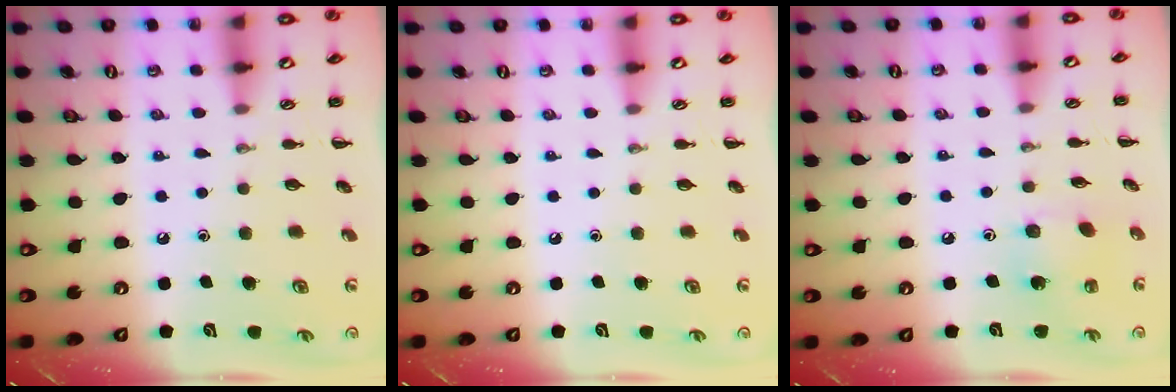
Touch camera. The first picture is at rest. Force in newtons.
{"total": 0.0}
{"total": 4.0, "press": 3.8, "slide": 1.1}